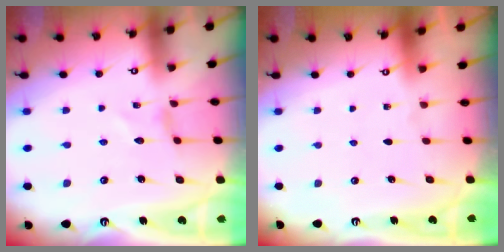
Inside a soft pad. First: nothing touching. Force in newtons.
{"total": 0.0}